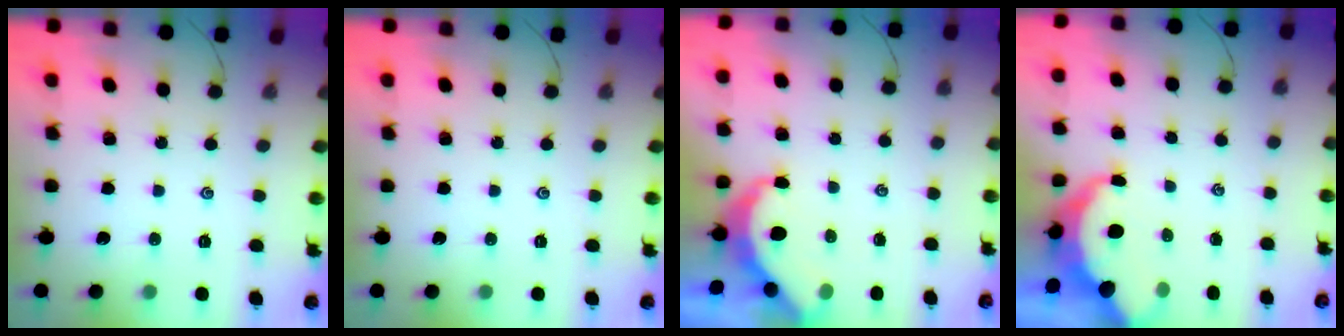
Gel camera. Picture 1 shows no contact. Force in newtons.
{"total": 0.0}
{"total": 4.7, "press": 4.7, "slide": 0.5}
{"total": 6.3, "press": 6.2, "slide": 0.8}